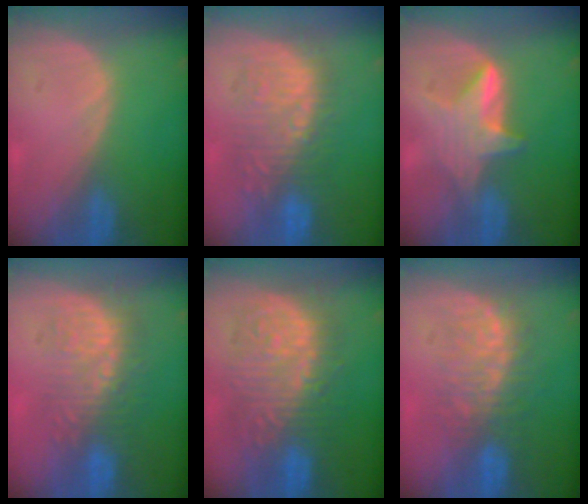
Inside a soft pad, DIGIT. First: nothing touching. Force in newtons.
{"total": 9.2, "press": 9.2, "slide": 0.3}
{"total": 6.1, "press": 5.7, "slide": 2.0}
{"total": 9.1, "press": 8.6, "slide": 2.8}
{"total": 12.5, "press": 12.4, "slide": 1.1}
{"total": 7.7, "press": 7.6, "slide": 1.4}